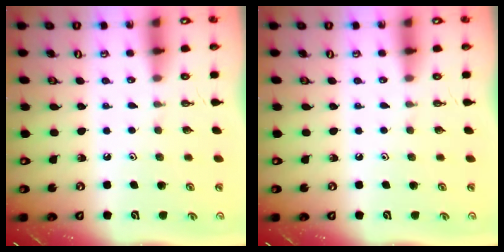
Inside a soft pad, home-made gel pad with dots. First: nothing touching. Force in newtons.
{"total": 0.0}